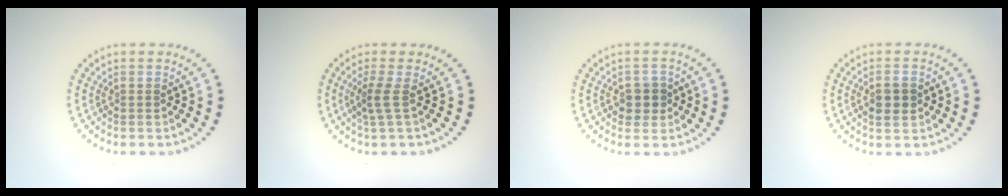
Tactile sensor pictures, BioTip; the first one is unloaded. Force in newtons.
{"total": 1.8, "press": 1.2, "slide": 1.4}
{"total": 2.2, "press": 2.1, "slide": 0.7}
{"total": 2.2, "press": 2.2, "slide": 0.1}